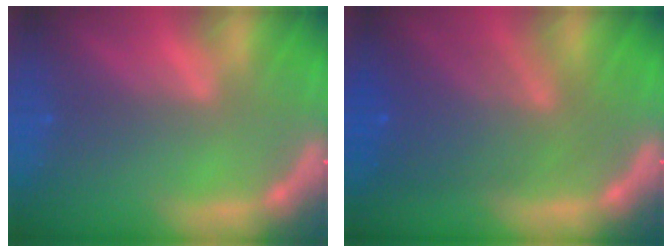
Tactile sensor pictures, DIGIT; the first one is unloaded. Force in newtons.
{"total": 7.5}